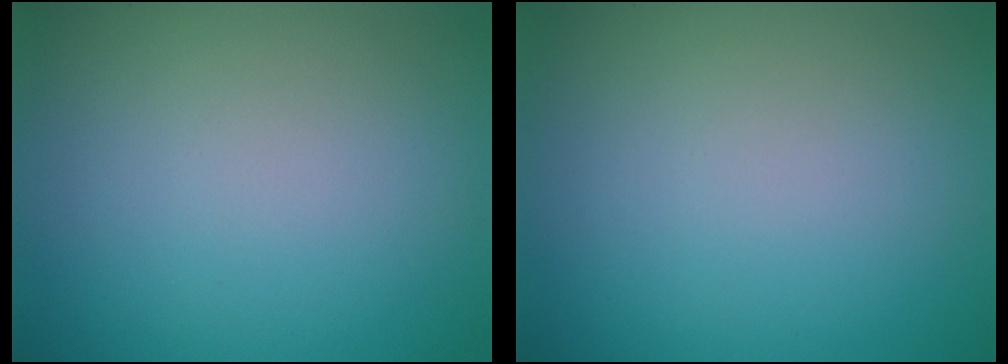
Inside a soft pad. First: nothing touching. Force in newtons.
{"total": 0.0}